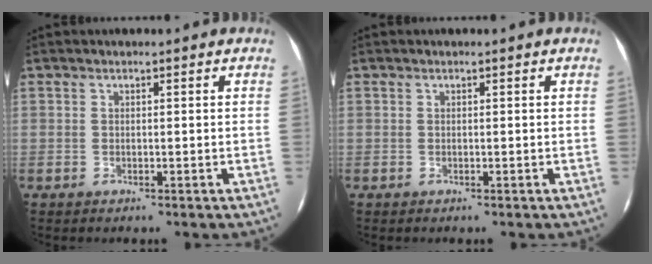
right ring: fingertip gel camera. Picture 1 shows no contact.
{"total": 0.0}